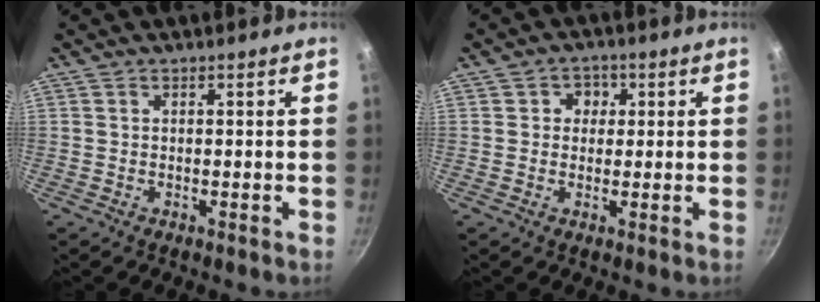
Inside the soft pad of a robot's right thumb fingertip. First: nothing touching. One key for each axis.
{"total": 3.5, "fx": 0.7, "fy": 3.2, "fz": 1.2, "tx": 0.010, "ty": 0.002, "tz": 0.005}